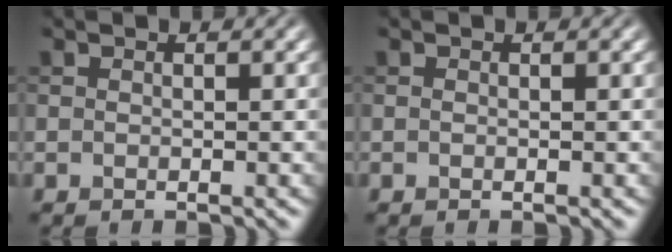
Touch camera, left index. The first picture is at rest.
{"total": 0.0}